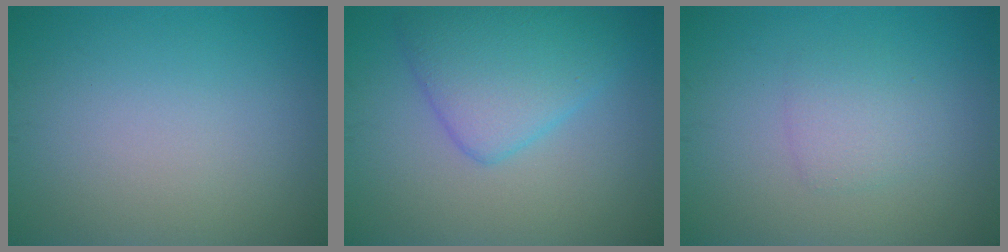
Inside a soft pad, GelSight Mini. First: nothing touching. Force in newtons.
{"total": 5.3, "press": 5.3, "slide": 0.2}
{"total": 1.8, "press": 1.8, "slide": 0.2}